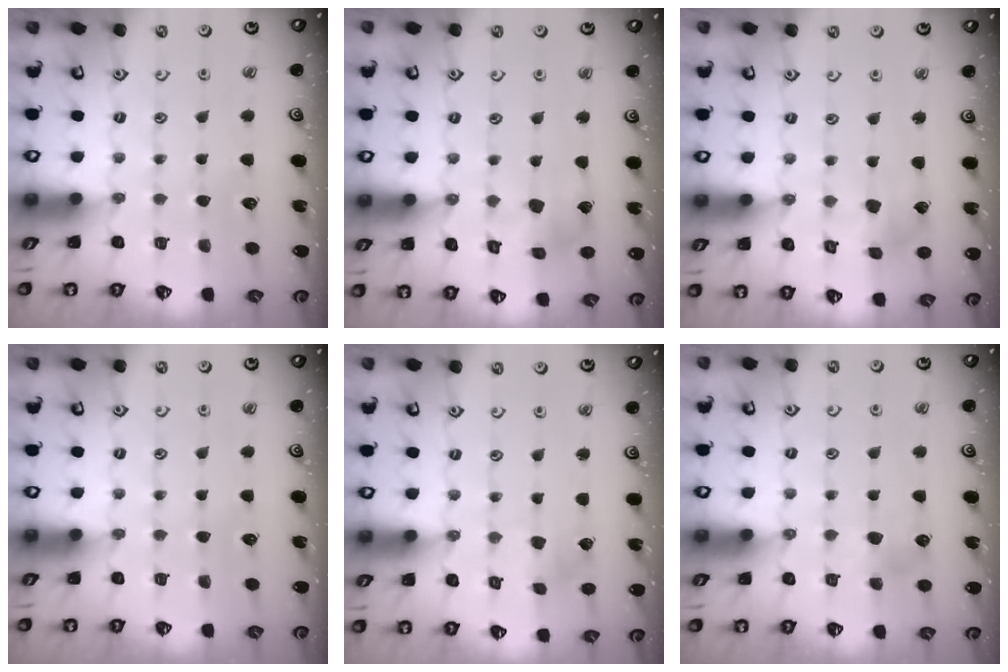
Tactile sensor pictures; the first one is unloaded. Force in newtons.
{"total": 8.8, "press": 8.8, "slide": 1.0}
{"total": 6.1, "press": 6.1, "slide": 0.5}
{"total": 0.0}
{"total": 1.7, "press": 1.7, "slide": 0.1}
{"total": 4.5, "press": 4.5, "slide": 0.5}